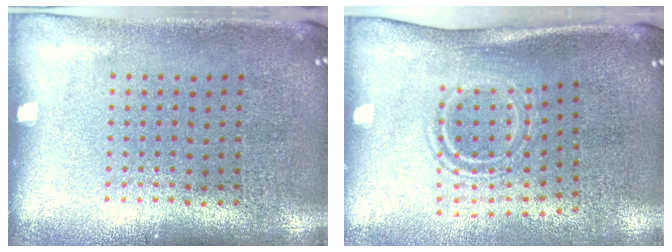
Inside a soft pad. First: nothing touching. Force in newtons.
{"total": 1.6, "press": 1.0, "slide": 1.3}